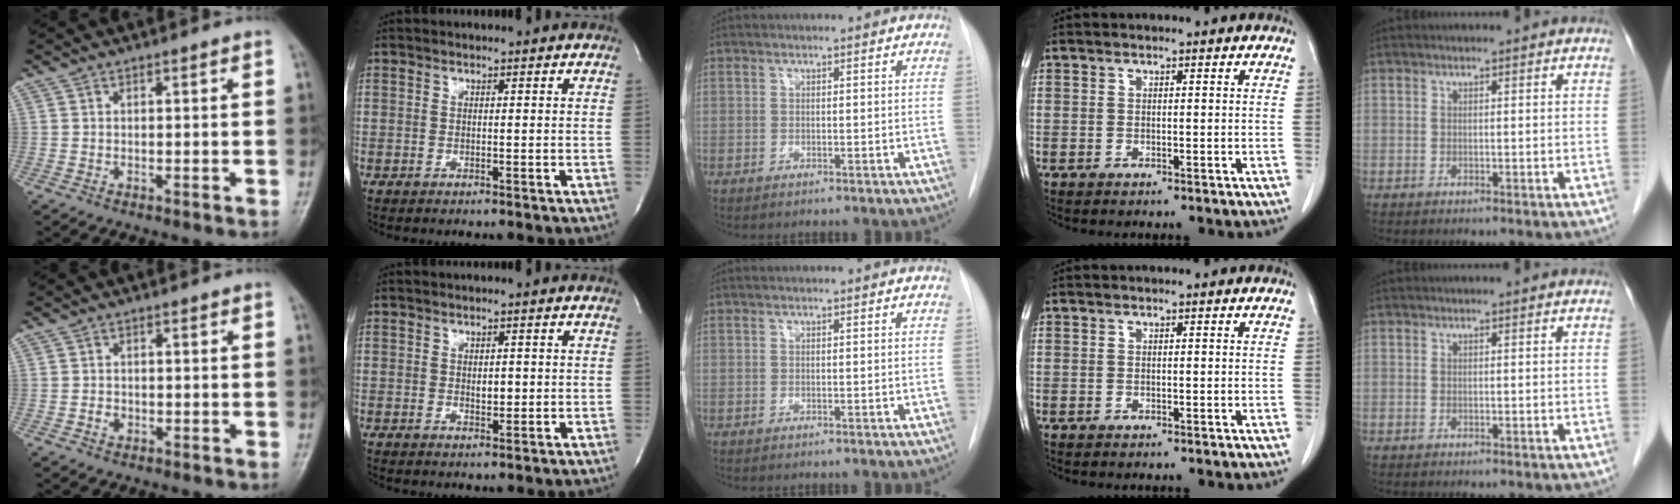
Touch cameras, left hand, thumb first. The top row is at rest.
{"thumb": {"total": 1.5, "force": [-0.5, 1.2, 0.6], "torque": [-0.007, 0.004, -0.011]}, "index": {"total": 1.7, "force": [0.0, 1.0, 1.4], "torque": [-0.021, -0.005, 0.001]}}